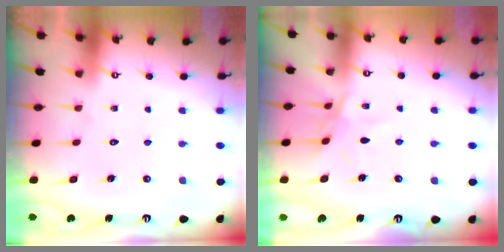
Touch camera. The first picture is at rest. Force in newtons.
{"total": 6.8, "press": 6.8, "slide": 0.5}